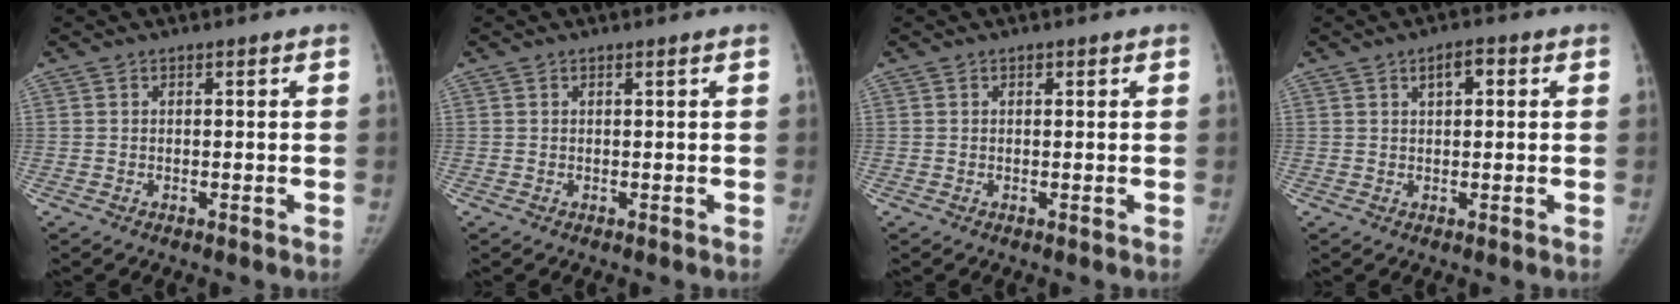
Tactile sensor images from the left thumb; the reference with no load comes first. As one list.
[{"total": 0.0}, {"total": 0.5, "force": [0.3, 0.3, 0.3], "torque": [-0.004, -0.001, 0.004]}, {"total": 3.1, "force": [1.2, 1.5, 2.5], "torque": [-0.030, 0.007, 0.017]}]